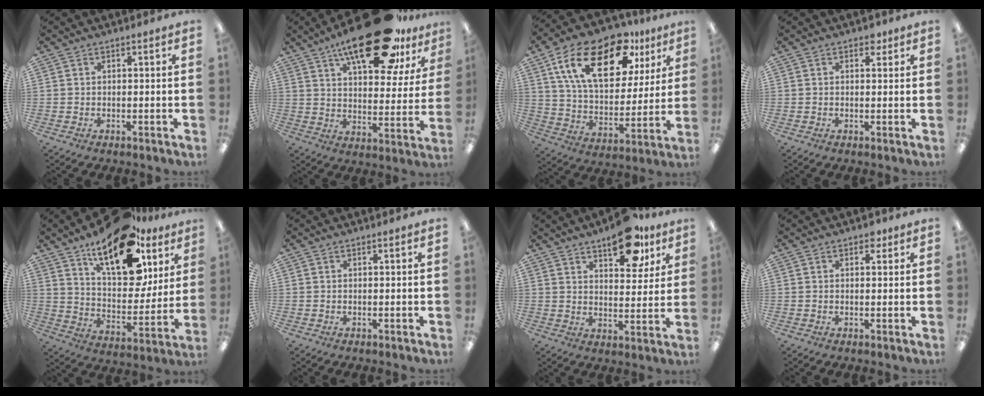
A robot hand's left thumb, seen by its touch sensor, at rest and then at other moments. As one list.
[{"total": 24.7, "force": [16.2, 9.5, 16.0], "torque": [-0.239, -0.082, 0.262]}, {"total": 23.0, "force": [12.4, 11.6, 15.5], "torque": [-0.267, -0.041, 0.215]}, {"total": 2.2, "force": [1.4, 1.4, 1.1], "torque": [-0.006, -0.003, 0.021]}, {"total": 20.9, "force": [13.0, 9.8, 13.1], "torque": [-0.203, -0.071, 0.222]}, {"total": 0.0}, {"total": 13.9, "force": [8.9, 6.6, 8.5], "torque": [-0.098, -0.041, 0.146]}, {"total": 2.1, "force": [1.2, 1.3, 1.1], "torque": [-0.006, -0.003, 0.018]}]